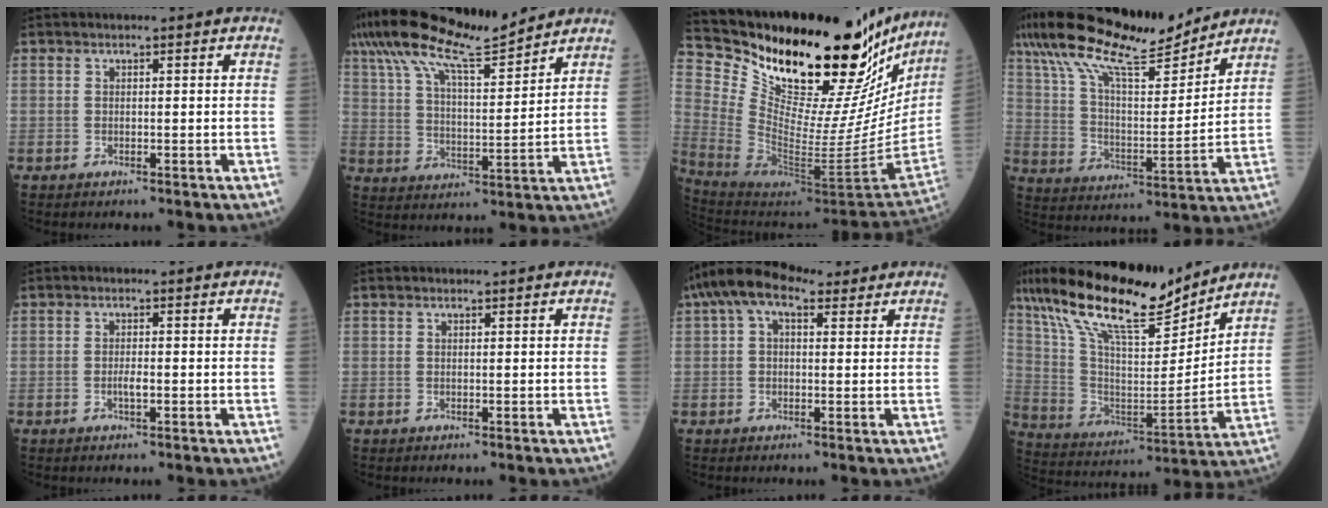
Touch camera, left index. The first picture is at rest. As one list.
[{"total": 16.1, "force": [13.7, 1.8, 8.3], "torque": [-0.161, 0.024, 0.238]}, {"total": 33.6, "force": [28.1, 8.4, 16.4], "torque": [-0.268, -0.097, 0.401]}, {"total": 19.3, "force": [16.1, 3.4, 10.2], "torque": [-0.195, 0.025, 0.277]}, {"total": 1.4, "force": [-0.4, 0.3, 1.3], "torque": [-0.027, 0.000, -0.008]}, {"total": 0.0}, {"total": 8.0, "force": [5.1, 3.6, 5.0], "torque": [-0.106, 0.050, 0.091]}, {"total": 20.0, "force": [16.3, 3.7, 10.9], "torque": [-0.204, 0.007, 0.297]}]